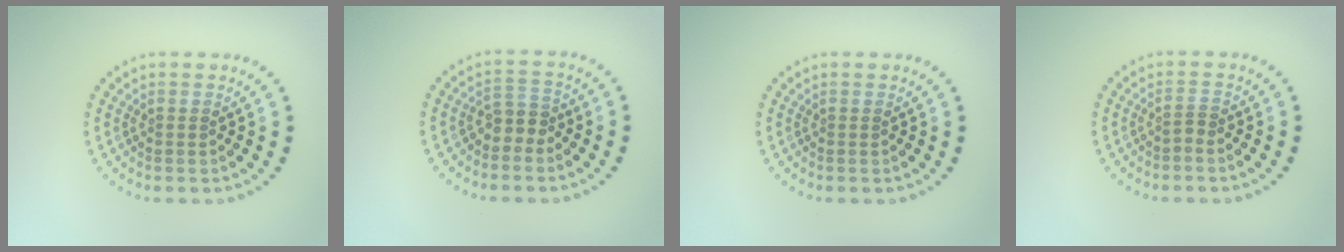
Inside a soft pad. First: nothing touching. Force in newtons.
{"total": 1.9, "press": 1.6, "slide": 1.0}
{"total": 0.0}
{"total": 0.7, "press": 0.4, "slide": 0.6}